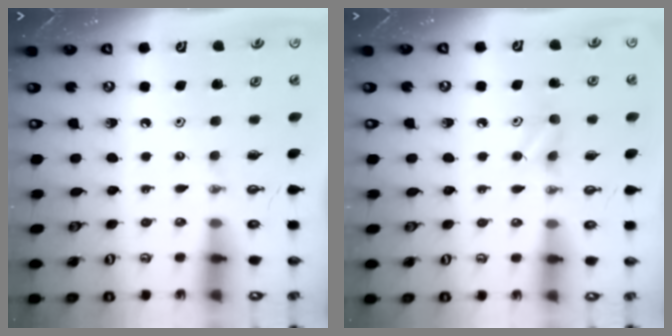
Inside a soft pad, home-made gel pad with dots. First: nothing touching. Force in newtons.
{"total": 4.9, "press": 4.9, "slide": 0.6}